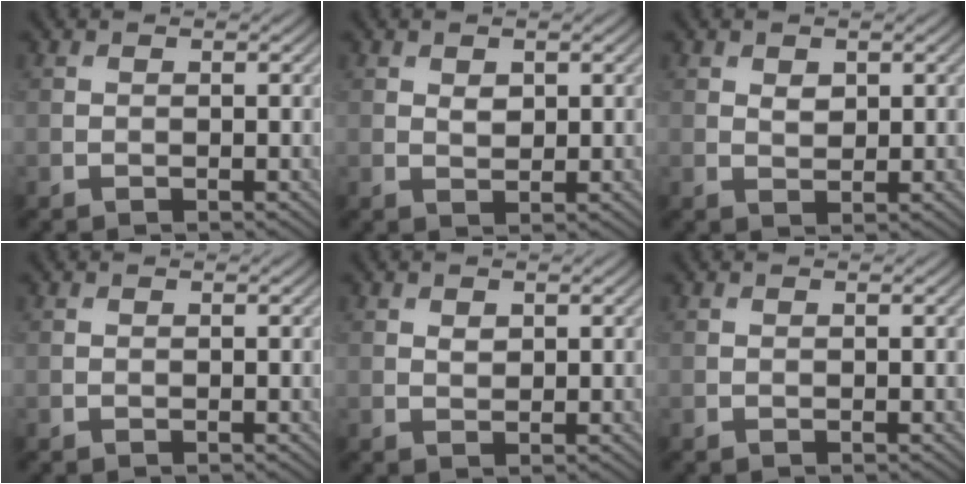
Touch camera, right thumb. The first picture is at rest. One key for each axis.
{"total": 1.4, "fx": 0.7, "fy": 0.9, "fz": 0.9, "tx": -0.018, "ty": -0.003, "tz": 0.015}
{"total": 1.5, "fx": 0.7, "fy": 0.9, "fz": 0.9, "tx": -0.017, "ty": -0.003, "tz": 0.016}
{"total": 0.0}
{"total": 1.0, "fx": 0.5, "fy": 0.7, "fz": 0.6, "tx": -0.012, "ty": -0.003, "tz": 0.012}
{"total": 0.0}